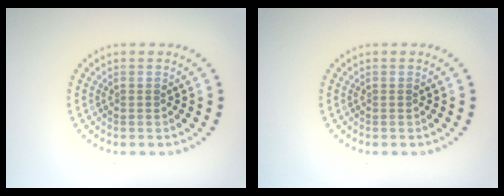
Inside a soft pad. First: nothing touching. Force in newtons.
{"total": 0.0}